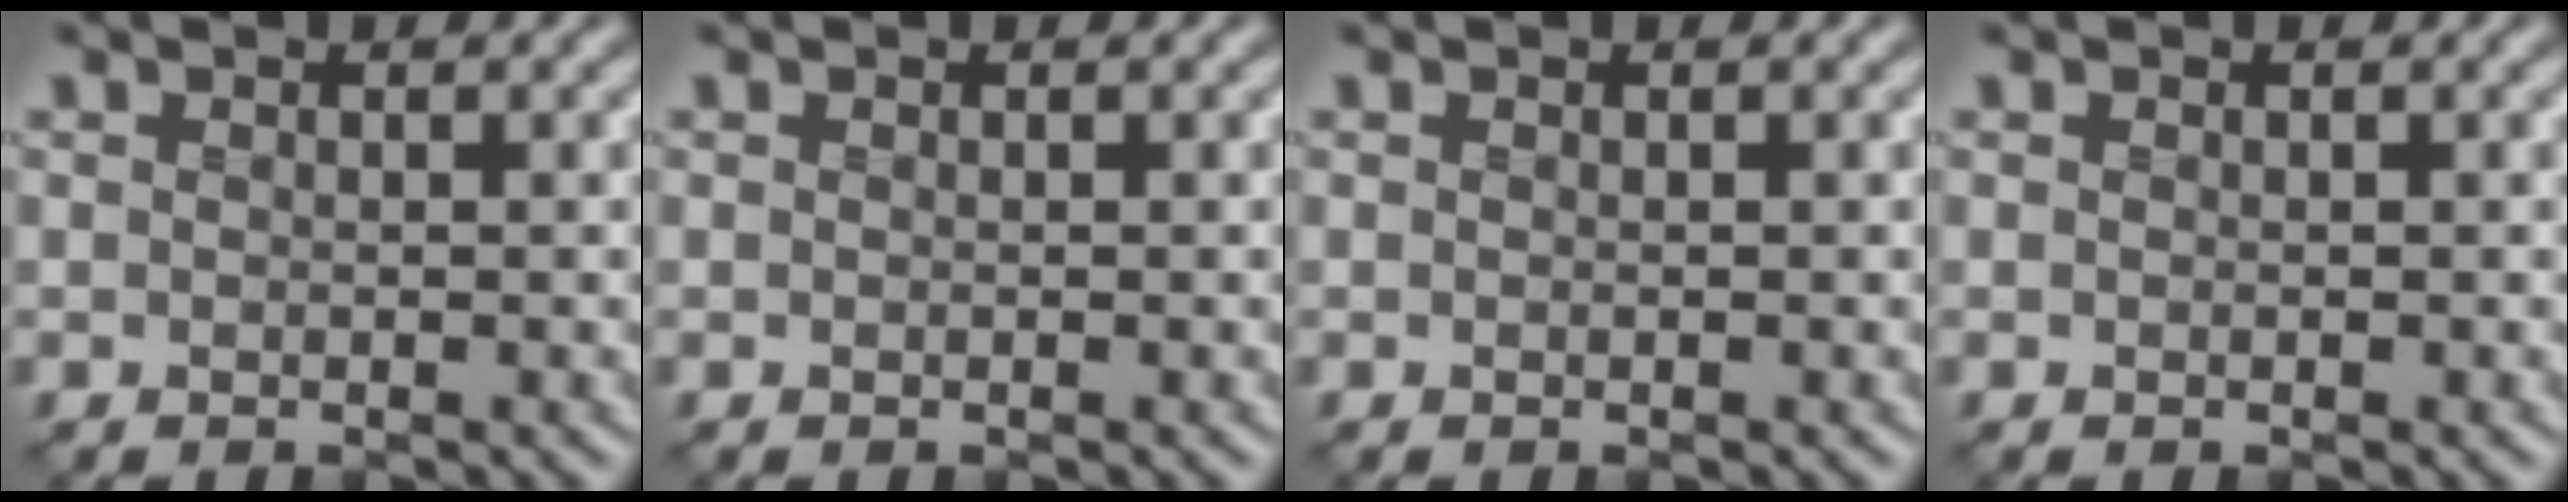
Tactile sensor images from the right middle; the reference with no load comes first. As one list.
[{"total": 0.0}, {"total": 0.0}, {"total": 0.0}]